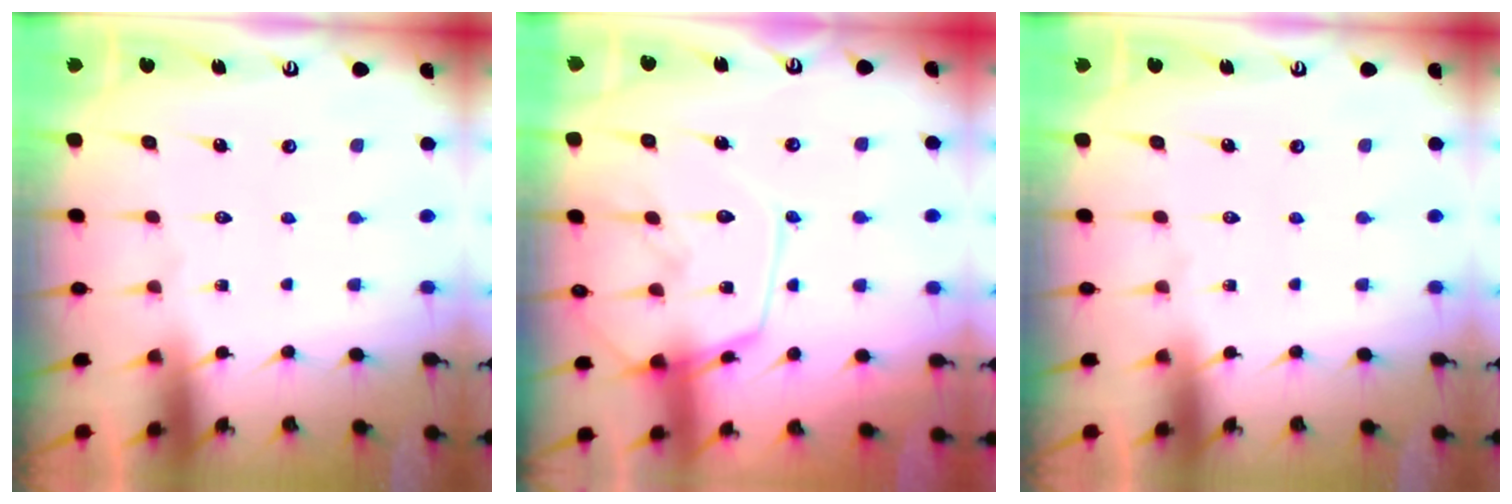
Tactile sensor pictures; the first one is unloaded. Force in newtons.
{"total": 13.3, "press": 13.2, "slide": 1.1}
{"total": 0.0}